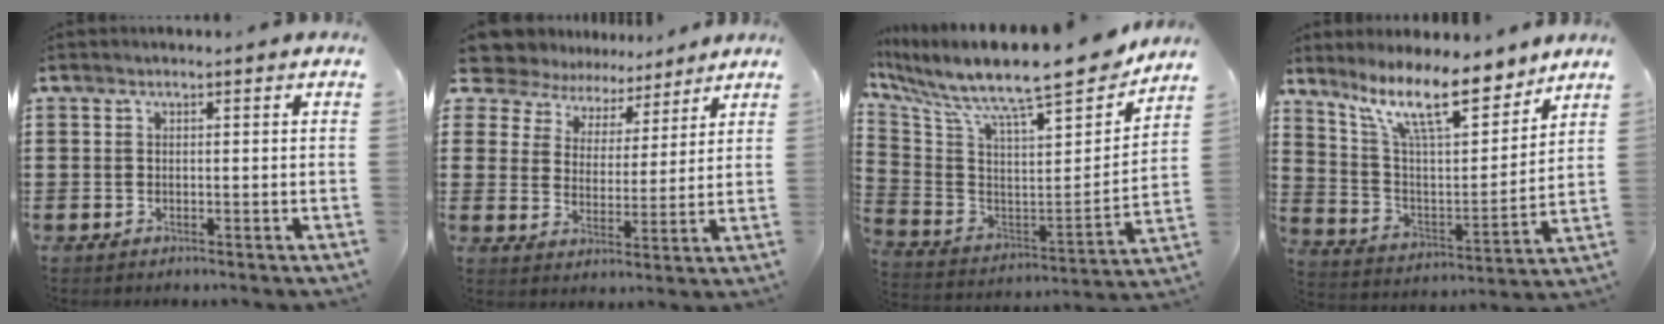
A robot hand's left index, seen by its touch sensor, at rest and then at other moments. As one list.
[{"total": 7.7, "force": [6.9, 3.4, 0.6], "torque": [-0.056, -0.033, 0.129]}, {"total": 12.8, "force": [10.6, 1.5, 6.9], "torque": [-0.148, -0.084, 0.170]}, {"total": 13.2, "force": [9.7, 3.0, 8.3], "torque": [-0.179, -0.038, 0.172]}]